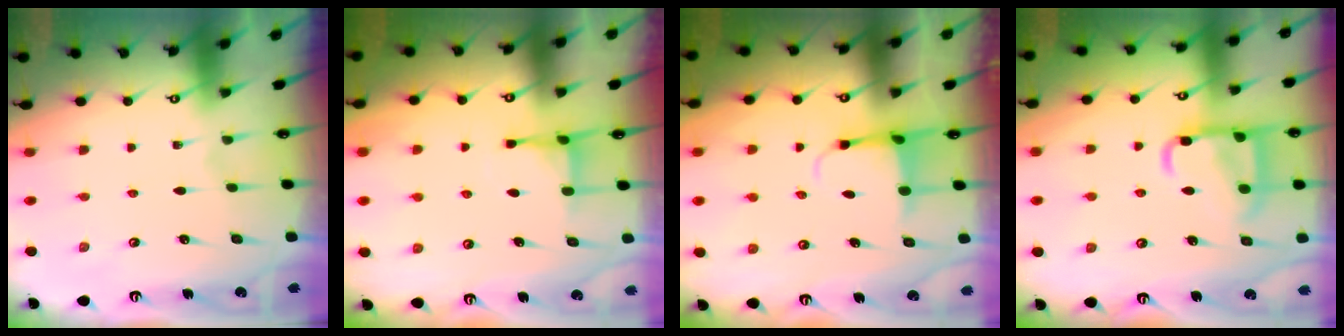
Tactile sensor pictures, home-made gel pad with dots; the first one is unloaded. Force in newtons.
{"total": 4.4, "press": 4.3, "slide": 0.7}
{"total": 3.9, "press": 3.7, "slide": 1.3}
{"total": 14.4, "press": 14.3, "slide": 1.3}